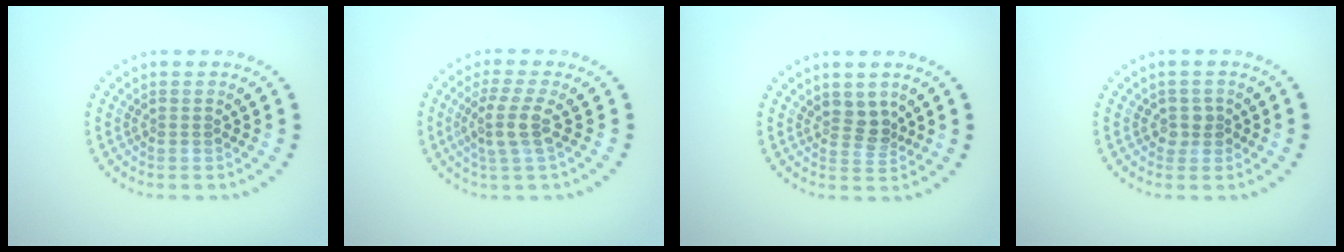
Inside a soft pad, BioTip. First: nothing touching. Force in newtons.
{"total": 2.9, "press": 2.3, "slide": 1.7}
{"total": 2.2, "press": 1.7, "slide": 1.4}
{"total": 1.6, "press": 1.3, "slide": 0.9}